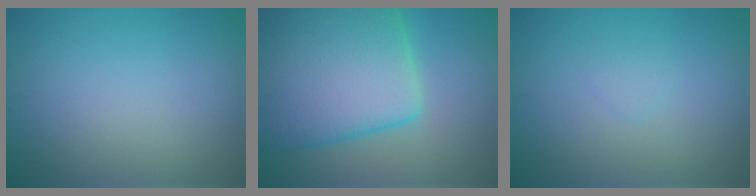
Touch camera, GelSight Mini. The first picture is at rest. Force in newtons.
{"total": 11.0, "press": 10.9, "slide": 0.7}
{"total": 0.6, "press": 0.6, "slide": 0.0}